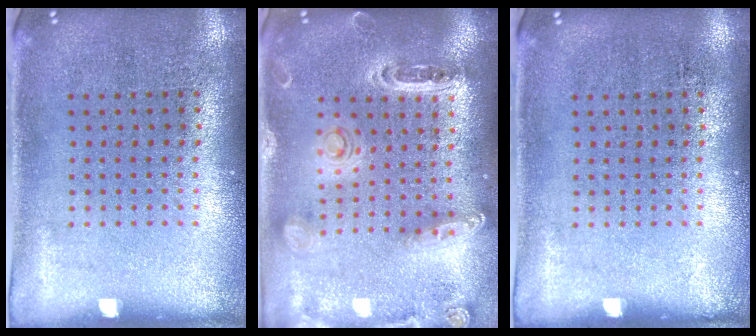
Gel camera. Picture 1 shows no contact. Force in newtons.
{"total": 1.4, "press": 1.3, "slide": 0.2}
{"total": 0.0}